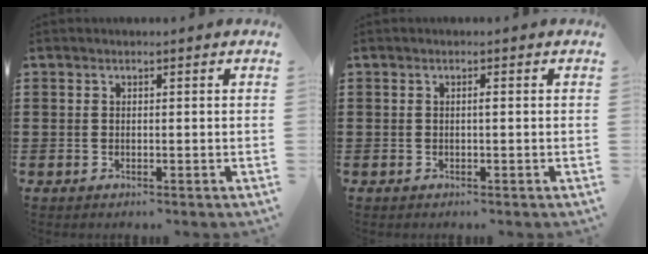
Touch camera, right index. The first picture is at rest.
{"total": 0.5, "force": [0.0, 0.0, 0.5], "torque": [-0.008, -0.001, -0.001]}